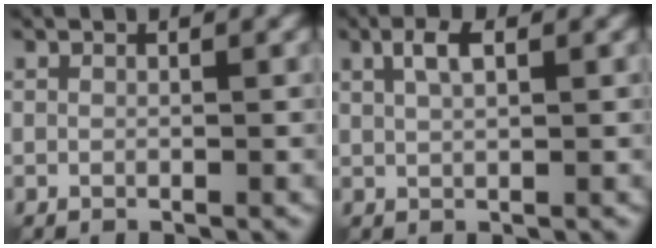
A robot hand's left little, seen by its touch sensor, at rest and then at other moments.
{"total": 2.5, "force": [0.4, 1.1, 2.2], "torque": [-0.046, 0.004, 0.010]}